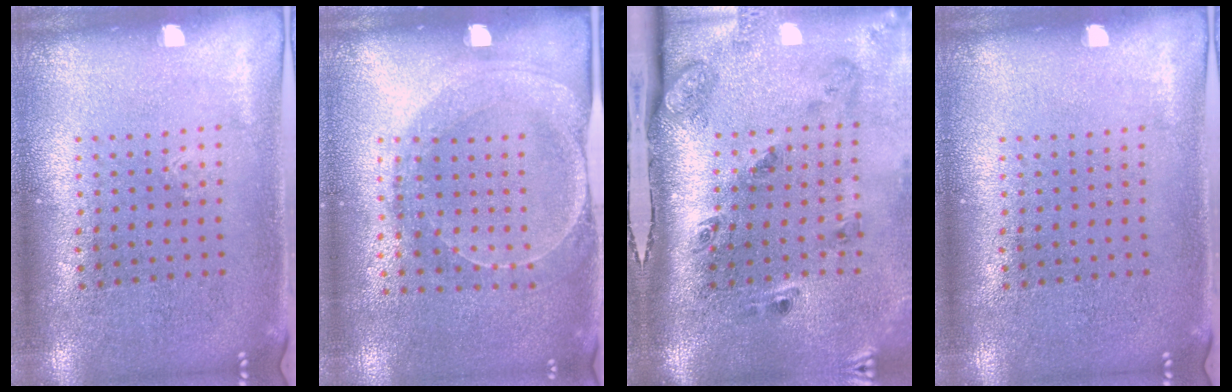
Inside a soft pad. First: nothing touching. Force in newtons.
{"total": 1.5, "press": 1.5, "slide": 0.3}
{"total": 3.2, "press": 2.0, "slide": 2.5}
{"total": 0.0}